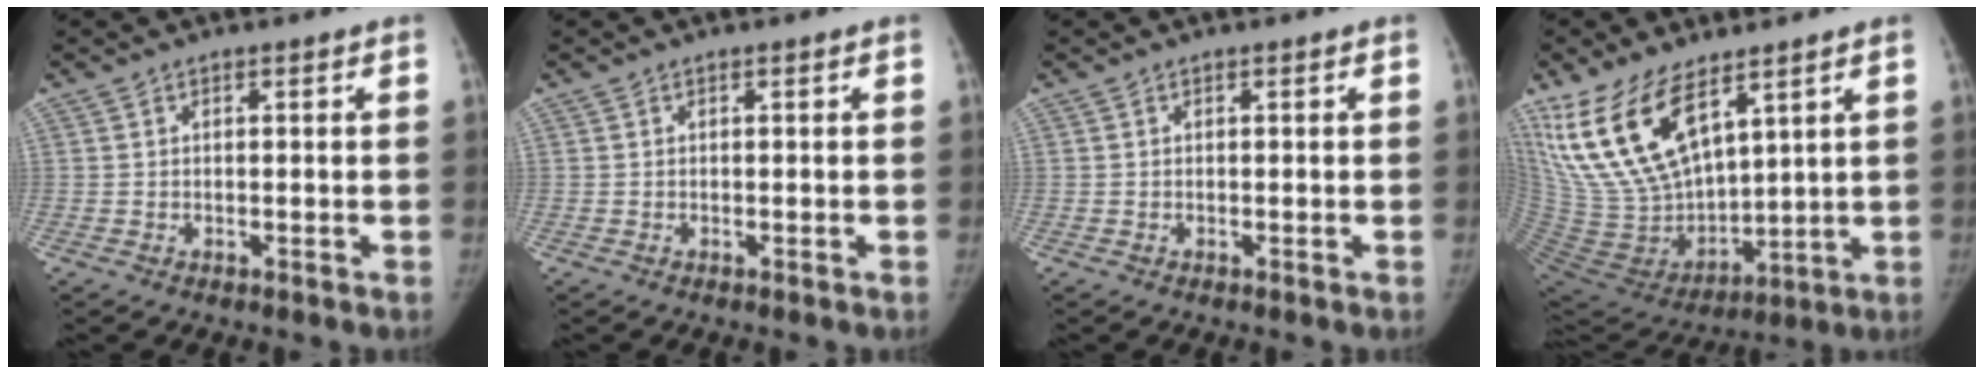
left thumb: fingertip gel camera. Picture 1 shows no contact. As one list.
[{"total": 0.0}, {"total": 0.0}, {"total": 19.1, "force": [11.2, 9.0, 12.7], "torque": [-0.224, -0.057, 0.235]}]